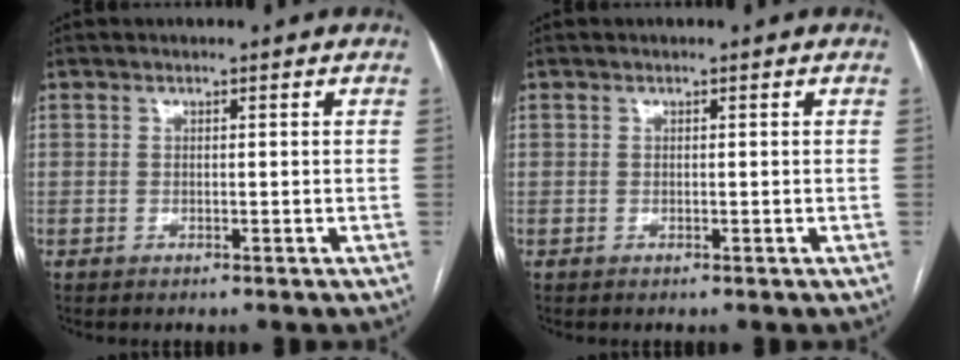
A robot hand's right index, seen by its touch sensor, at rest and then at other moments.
{"total": 0.0}